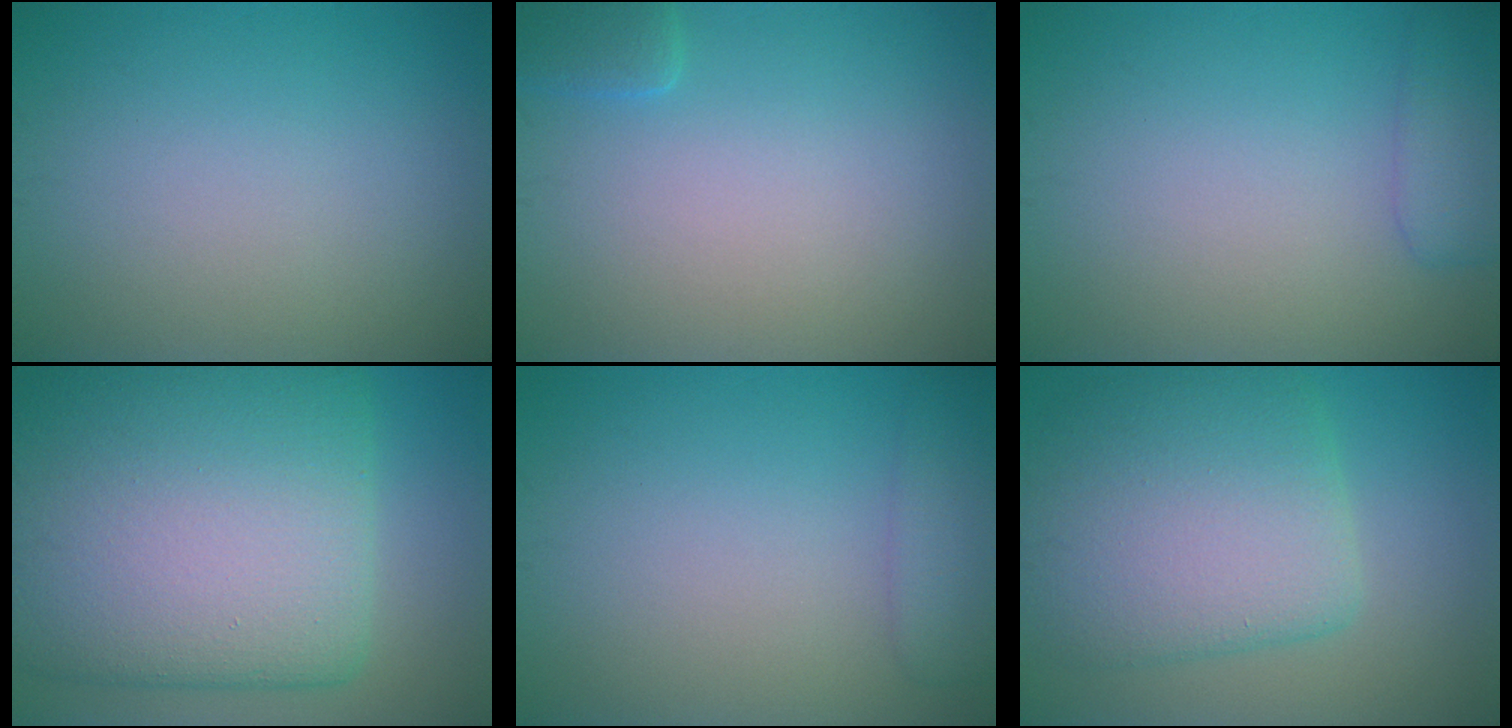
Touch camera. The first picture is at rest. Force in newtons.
{"total": 1.4, "press": 1.4, "slide": 0.1}
{"total": 2.5, "press": 2.5, "slide": 0.2}
{"total": 19.1, "press": 19.1, "slide": 0.4}
{"total": 2.4, "press": 2.3, "slide": 0.3}
{"total": 8.6, "press": 8.6, "slide": 0.3}